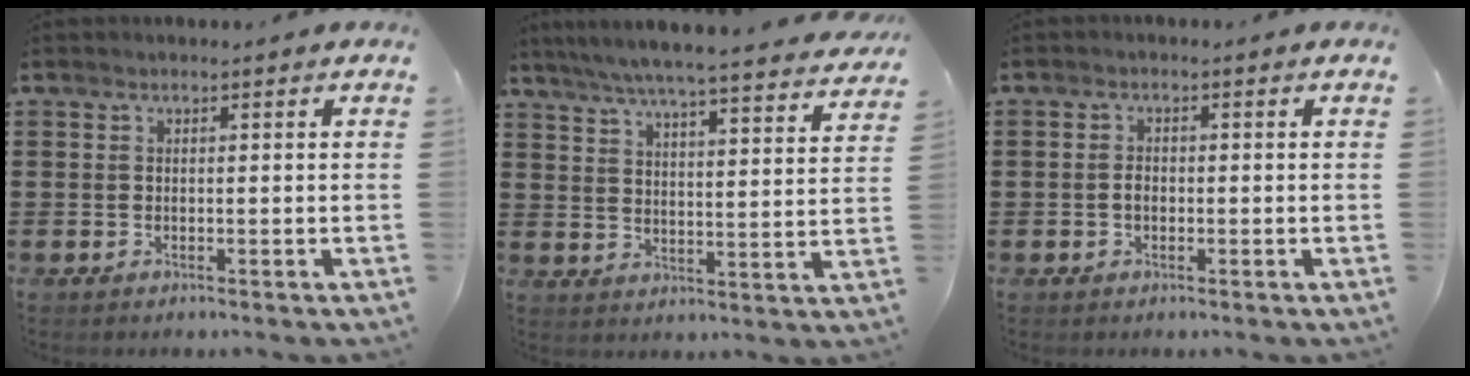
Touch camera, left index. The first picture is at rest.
{"total": 5.4, "force": [5.0, -0.4, 2.2], "torque": [-0.066, -0.038, 0.081]}
{"total": 1.6, "force": [-0.4, 1.0, 1.2], "torque": [-0.025, 0.004, -0.008]}